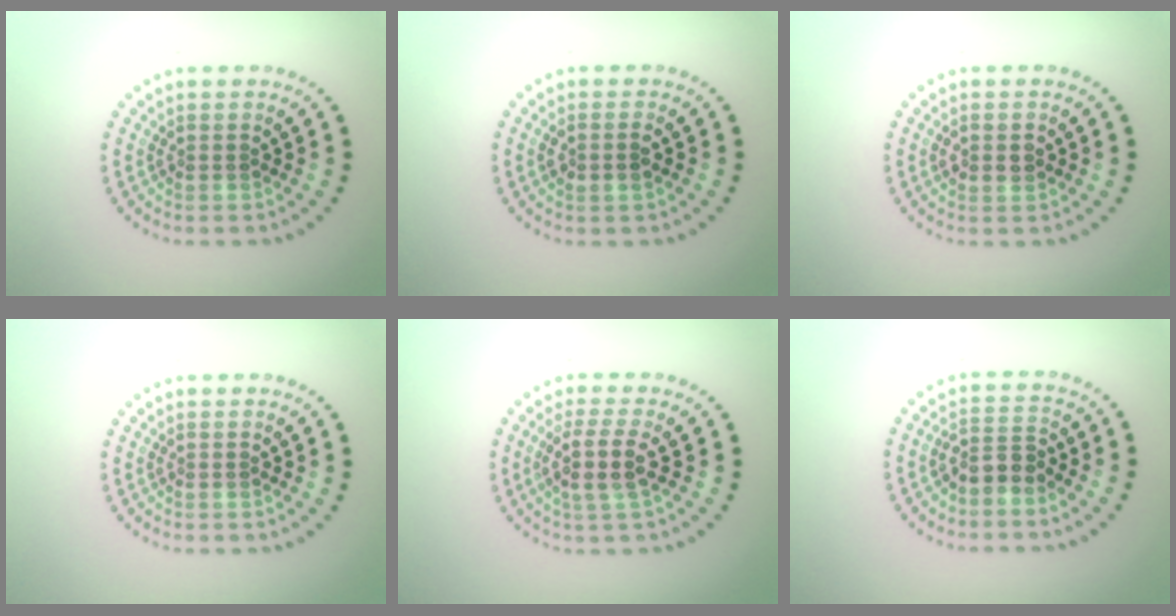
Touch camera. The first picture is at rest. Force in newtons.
{"total": 1.7, "press": 1.6, "slide": 0.6}
{"total": 1.3, "press": 1.3, "slide": 0.3}
{"total": 0.0}
{"total": 3.1, "press": 2.5, "slide": 1.7}
{"total": 2.4, "press": 2.1, "slide": 1.2}